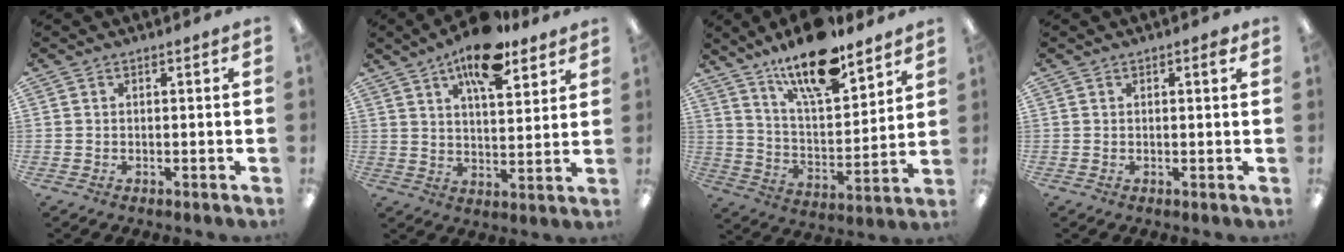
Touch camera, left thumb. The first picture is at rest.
{"total": 13.9, "force": [9.2, 5.4, 8.9], "torque": [-0.128, -0.043, 0.151]}
{"total": 17.3, "force": [13.3, 5.4, 9.7], "torque": [-0.166, -0.077, 0.224]}
{"total": 1.1, "force": [0.7, 0.3, 0.8], "torque": [-0.009, -0.001, 0.010]}